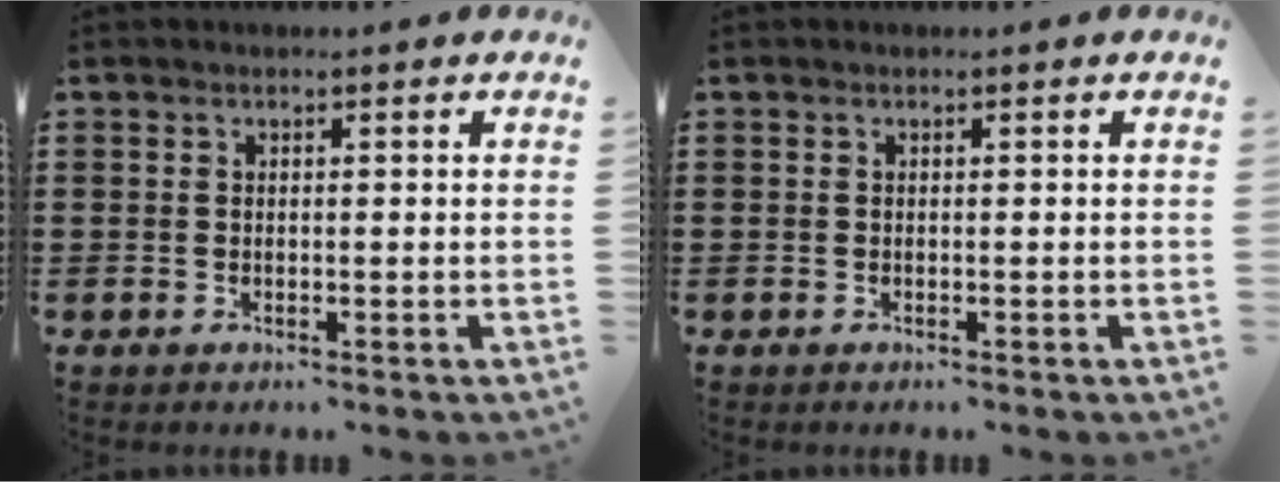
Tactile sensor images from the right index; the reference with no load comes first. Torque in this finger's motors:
{"motor_torque": [0.12, 0.09, -0.01, 0.02]}